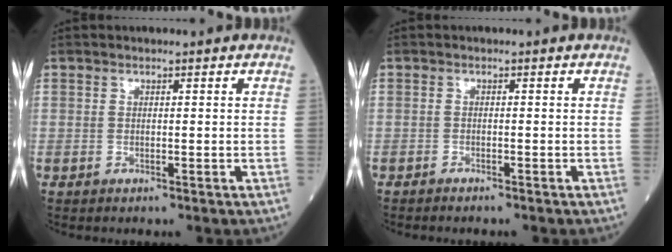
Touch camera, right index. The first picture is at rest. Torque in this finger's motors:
{"motor_torque": [-0.14, -0.24, -0.06, 0.00]}